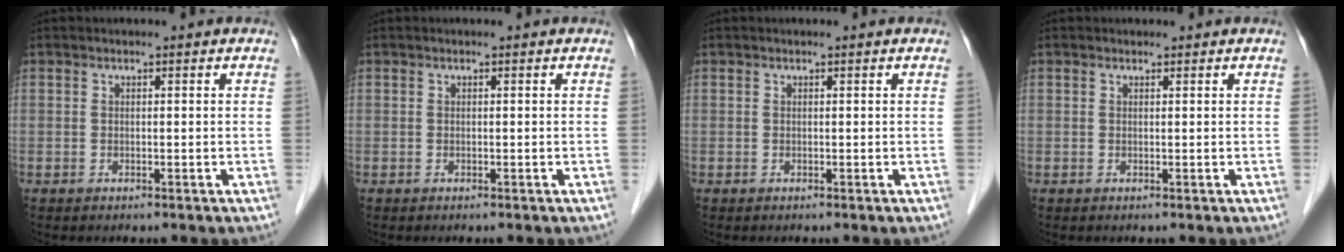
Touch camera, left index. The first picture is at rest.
{"total": 0.0}
{"total": 0.0}
{"total": 0.0}